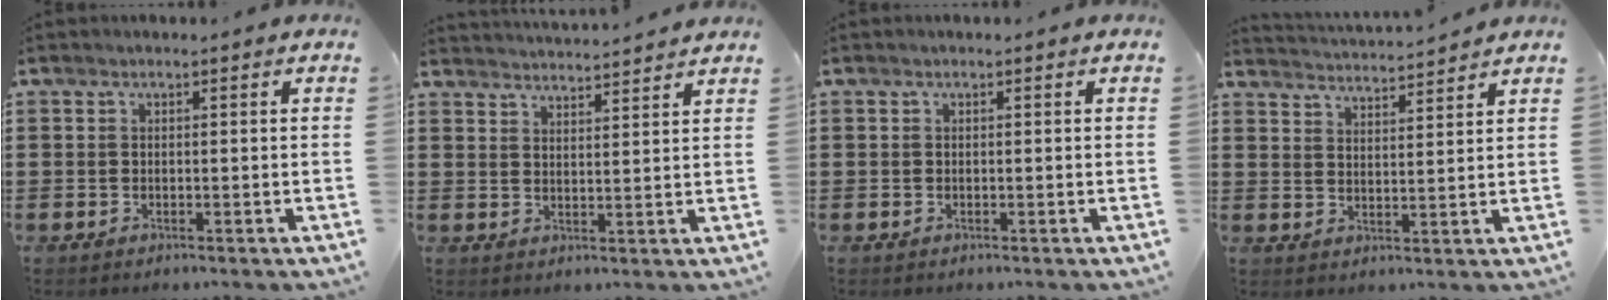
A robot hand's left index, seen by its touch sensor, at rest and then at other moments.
{"total": 3.2, "force": [3.1, -0.6, -0.3], "torque": [-0.005, -0.020, 0.056]}
{"total": 0.0}
{"total": 3.2, "force": [3.1, -0.6, -0.1], "torque": [-0.012, -0.024, 0.052]}